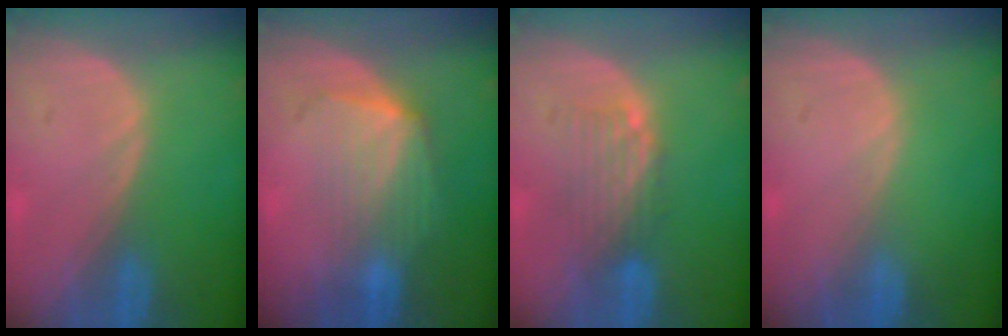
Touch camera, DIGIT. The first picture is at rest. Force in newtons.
{"total": 7.1, "press": 6.5, "slide": 2.9}
{"total": 5.0, "press": 4.3, "slide": 2.6}
{"total": 0.0}